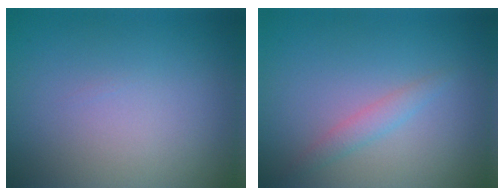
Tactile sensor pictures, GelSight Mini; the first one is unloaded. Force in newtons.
{"total": 1.4, "press": 1.4, "slide": 0.1}